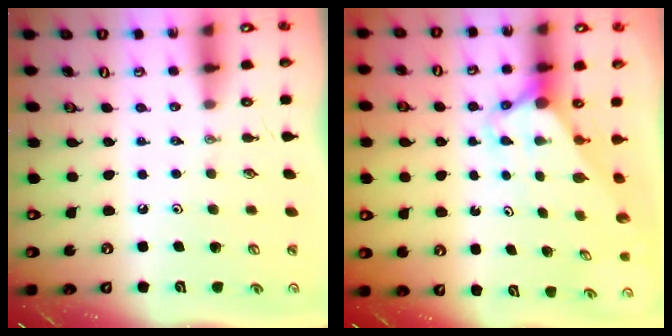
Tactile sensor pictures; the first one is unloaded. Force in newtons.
{"total": 2.9, "press": 2.9, "slide": 0.2}